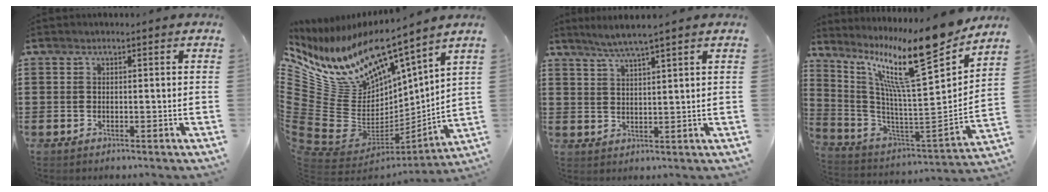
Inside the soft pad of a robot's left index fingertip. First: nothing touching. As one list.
[{"total": 12.2, "force": [9.4, 6.3, 4.6], "torque": [-0.154, -0.106, 0.159]}, {"total": 3.8, "force": [3.3, -0.3, 2.0], "torque": [-0.046, -0.005, 0.059]}, {"total": 16.5, "force": [12.1, 1.1, 11.1], "torque": [-0.226, -0.090, 0.193]}]